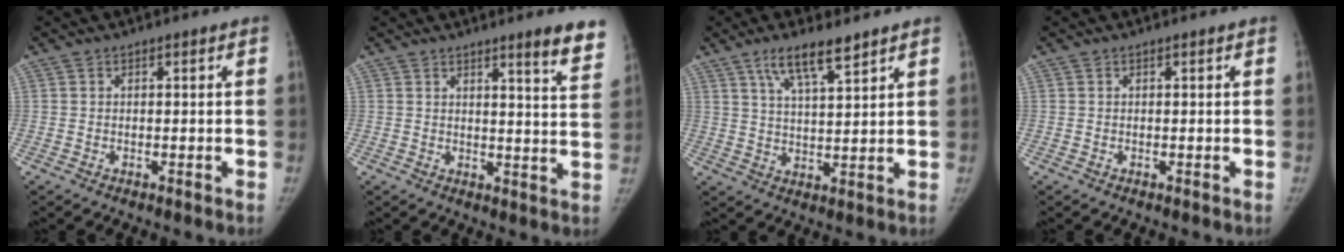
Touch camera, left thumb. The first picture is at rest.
{"total": 8.4, "force": [6.4, 0.3, 5.4], "torque": [-0.051, -0.040, 0.066]}
{"total": 8.2, "force": [5.6, 1.8, 5.7], "torque": [-0.097, -0.029, 0.108]}
{"total": 0.0}